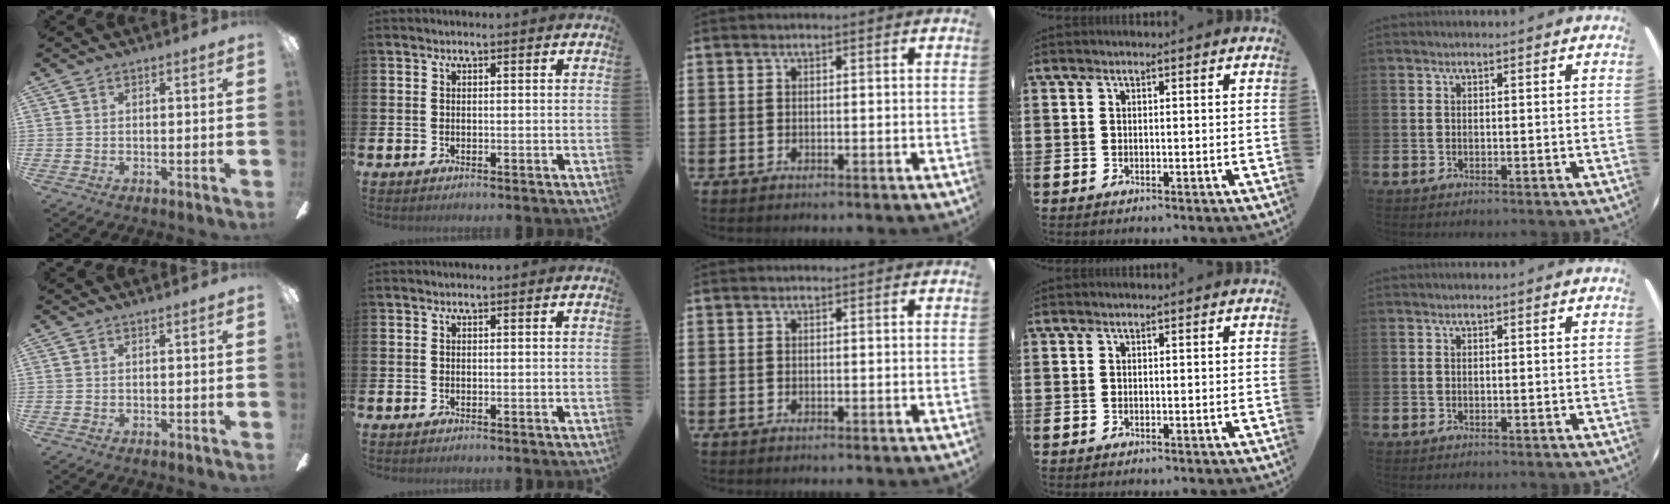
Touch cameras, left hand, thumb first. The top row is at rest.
{}